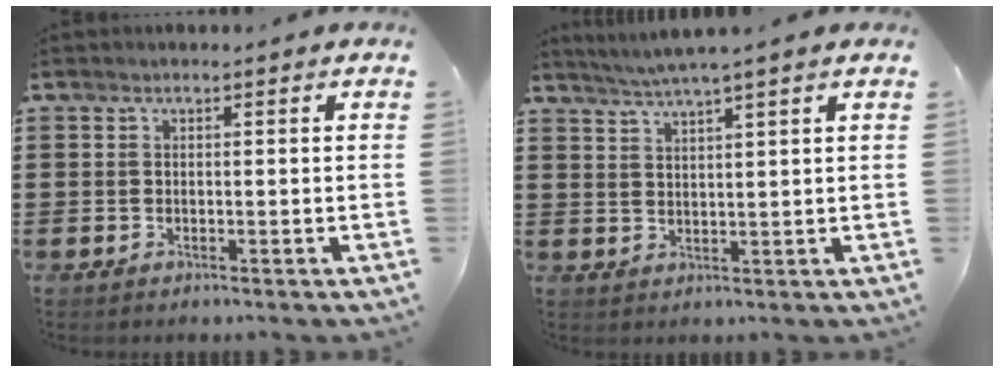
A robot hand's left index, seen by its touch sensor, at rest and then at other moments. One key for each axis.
{"total": 3.4, "fx": 2.9, "fy": -0.8, "fz": 1.4, "tx": -0.034, "ty": -0.009, "tz": 0.053}